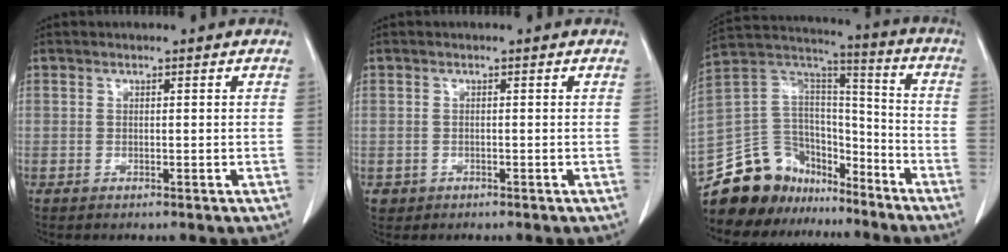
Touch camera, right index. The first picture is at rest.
{"total": 1.3, "force": [-0.2, 1.3, 0.1], "torque": [0.002, 0.004, -0.003]}
{"total": 17.1, "force": [-13.7, 9.7, 3.3], "torque": [-0.069, 0.092, -0.231]}